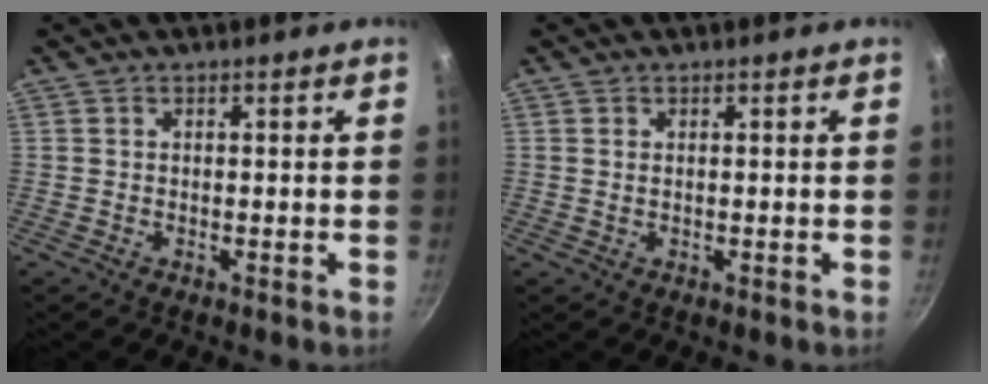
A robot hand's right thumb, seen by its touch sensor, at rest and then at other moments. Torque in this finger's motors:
{"motor_torque": [-0.42, 0.19, 0.20, 0.37, -0.01]}